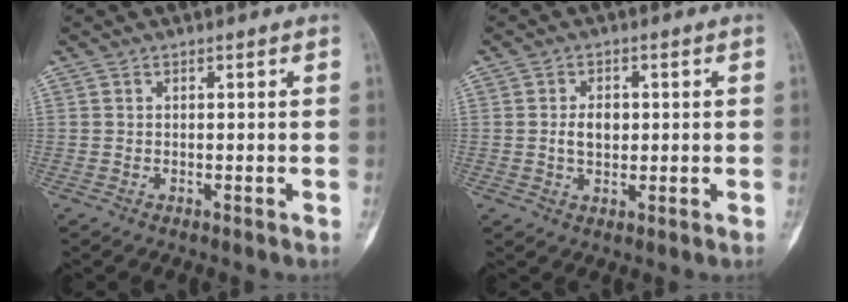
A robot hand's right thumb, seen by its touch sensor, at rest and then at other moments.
{"total": 3.5, "force": [0.0, 2.4, 2.5], "torque": [-0.038, 0.004, -0.001]}